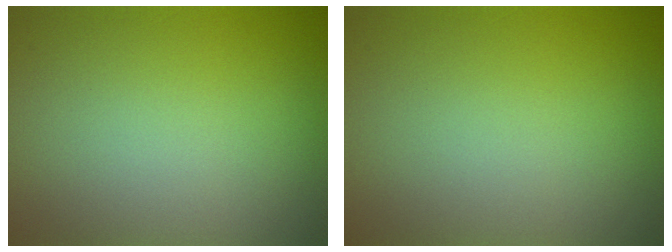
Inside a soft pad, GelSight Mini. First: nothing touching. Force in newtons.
{"total": 0.0}